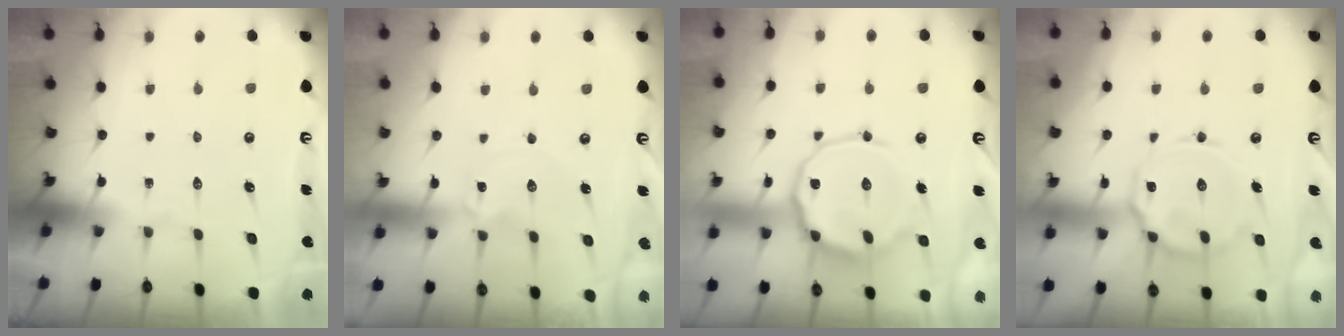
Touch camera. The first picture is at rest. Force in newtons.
{"total": 1.5, "press": 1.5, "slide": 0.2}
{"total": 14.6, "press": 14.6, "slide": 1.1}
{"total": 12.5, "press": 12.5, "slide": 0.8}